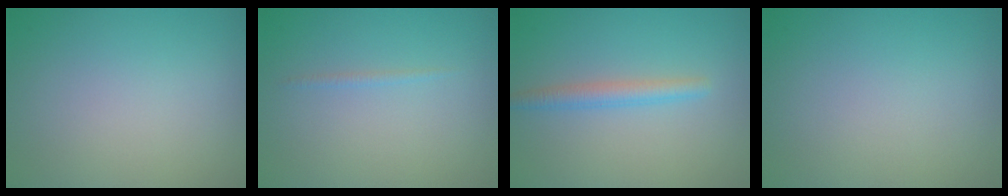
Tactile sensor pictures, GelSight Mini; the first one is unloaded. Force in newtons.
{"total": 0.6, "press": 0.6, "slide": 0.1}
{"total": 2.1, "press": 2.1, "slide": 0.2}
{"total": 0.0}